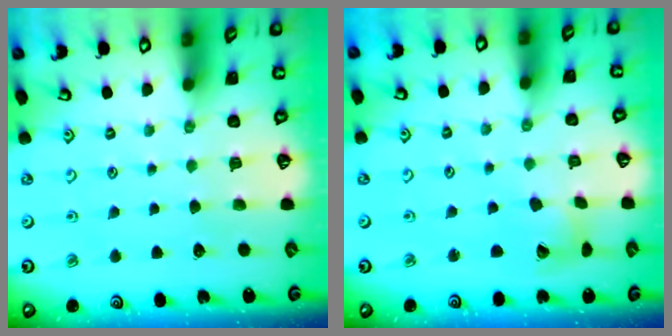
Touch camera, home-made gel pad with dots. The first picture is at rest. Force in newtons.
{"total": 8.1, "press": 8.0, "slide": 1.1}